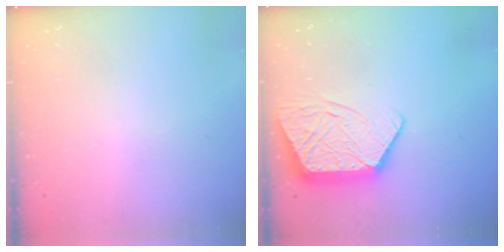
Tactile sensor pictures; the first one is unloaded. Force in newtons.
{"total": 14.4, "press": 14.3, "slide": 1.2}